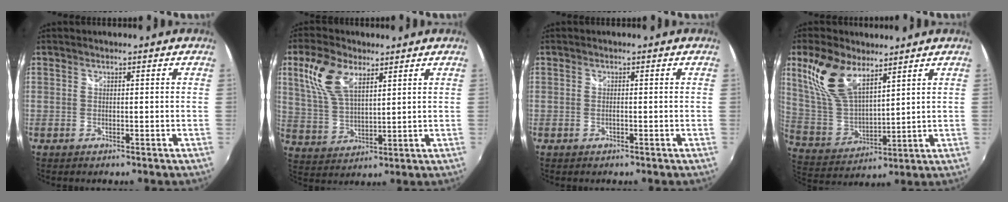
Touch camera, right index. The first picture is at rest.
{"total": 10.6, "force": [5.4, 5.3, 7.4], "torque": [-0.155, 0.017, 0.114]}
{"total": 0.6, "force": [-0.3, 0.2, 0.4], "torque": [-0.010, -0.001, -0.005]}
{"total": 14.1, "force": [8.4, 6.8, 9.0], "torque": [-0.191, 0.012, 0.180]}